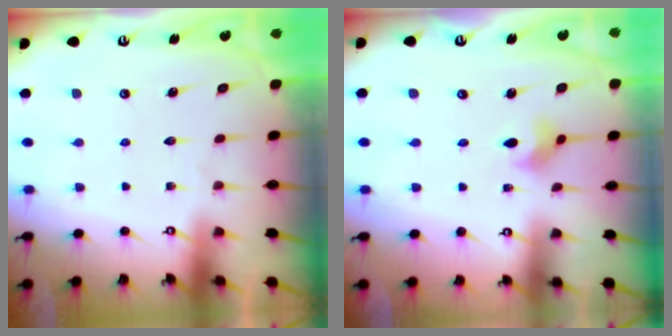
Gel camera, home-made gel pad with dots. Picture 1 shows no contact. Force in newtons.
{"total": 3.0, "press": 3.0, "slide": 0.5}